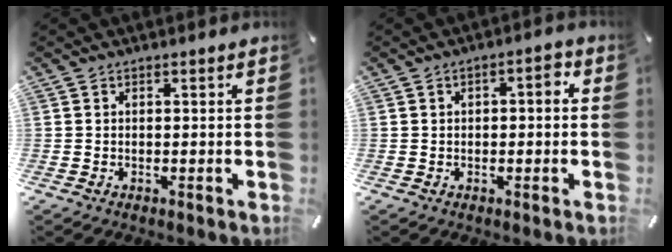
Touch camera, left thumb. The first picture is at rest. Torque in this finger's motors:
{"motor_torque": [0.01, -0.01, 0.18, 0.08, 0.00]}